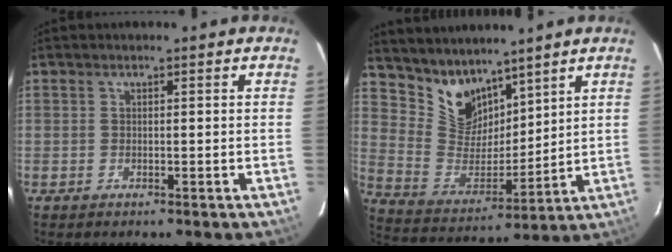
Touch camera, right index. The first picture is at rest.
{"total": 11.2, "force": [8.7, 6.1, 3.4], "torque": [-0.069, 0.000, 0.181]}